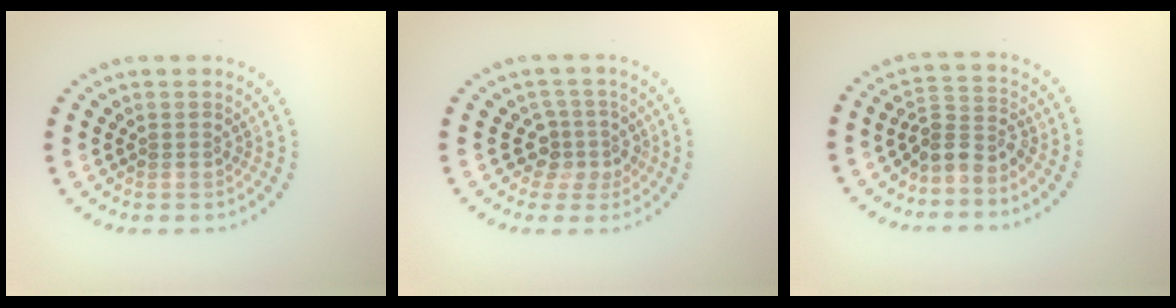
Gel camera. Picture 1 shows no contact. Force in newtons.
{"total": 2.5, "press": 1.9, "slide": 1.7}
{"total": 2.8, "press": 2.1, "slide": 1.9}